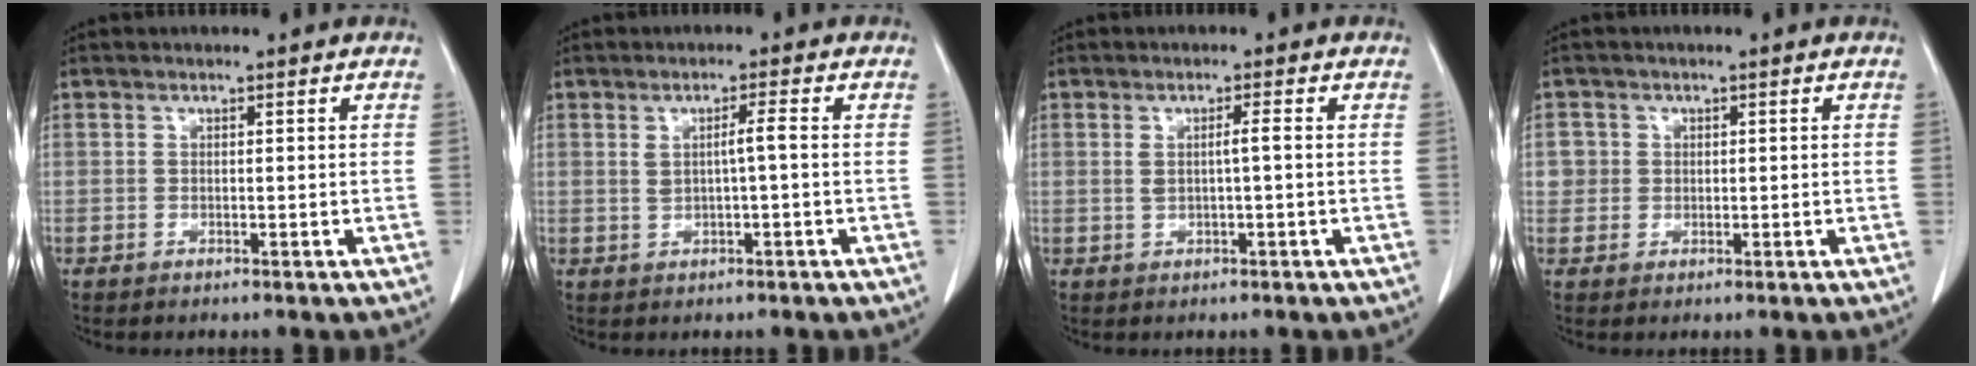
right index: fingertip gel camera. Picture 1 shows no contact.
{"total": 3.0, "force": [0.2, 0.4, 3.0], "torque": [-0.056, 0.005, 0.008]}
{"total": 2.6, "force": [0.1, 0.5, 2.5], "torque": [-0.053, 0.007, 0.008]}
{"total": 4.0, "force": [0.5, 3.9, 0.5], "torque": [-0.003, 0.014, 0.013]}